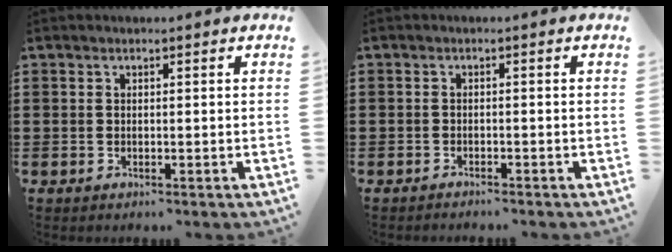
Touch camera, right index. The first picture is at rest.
{"total": 1.0, "force": [-1.0, 0.0, 0.0], "torque": [-0.003, 0.000, -0.021]}